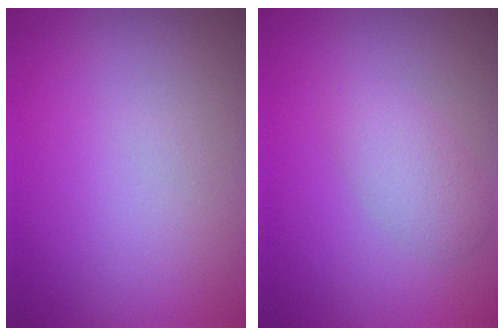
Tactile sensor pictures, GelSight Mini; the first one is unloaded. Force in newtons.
{"total": 2.2, "press": 2.2, "slide": 0.0}